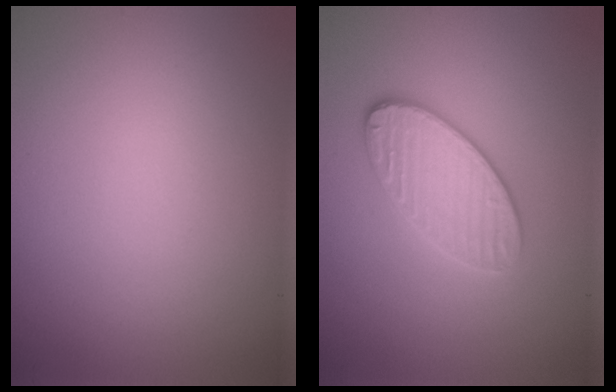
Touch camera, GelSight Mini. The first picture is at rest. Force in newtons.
{"total": 3.8, "press": 3.4, "slide": 1.7}